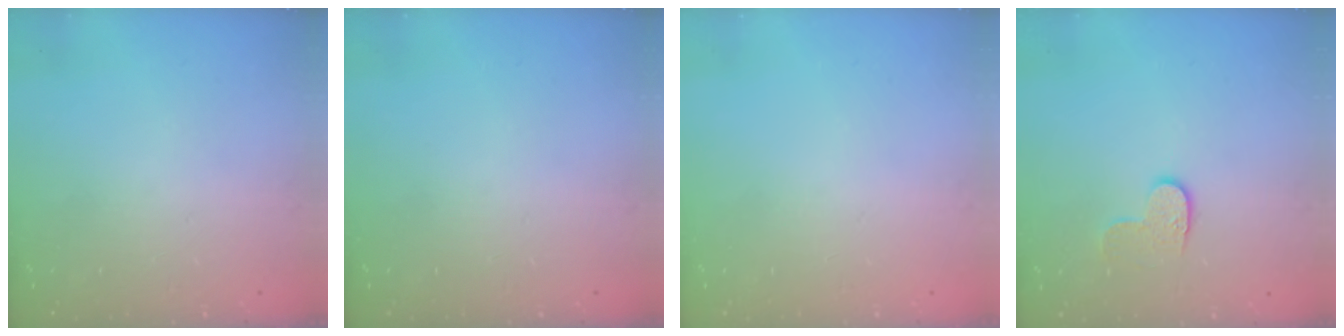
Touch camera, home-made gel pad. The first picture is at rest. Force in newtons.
{"total": 0.0}
{"total": 0.0}
{"total": 6.0, "press": 6.0, "slide": 0.5}